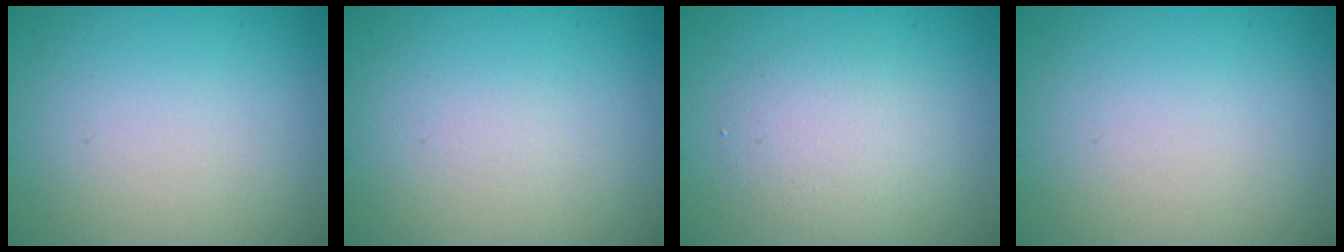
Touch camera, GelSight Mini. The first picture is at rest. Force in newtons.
{"total": 0.0}
{"total": 2.7, "press": 2.7, "slide": 0.2}
{"total": 0.0}